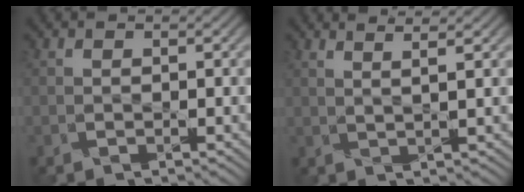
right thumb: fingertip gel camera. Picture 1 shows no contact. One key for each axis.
{"total": 2.7, "fx": 2.4, "fy": -0.5, "fz": 1.1, "tx": -0.012, "ty": 0.004, "tz": 0.031}